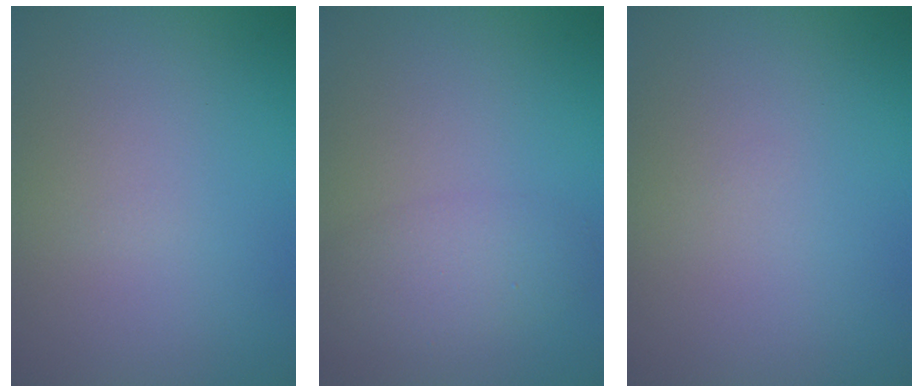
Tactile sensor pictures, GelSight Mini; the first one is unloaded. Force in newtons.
{"total": 3.0, "press": 3.0, "slide": 0.1}
{"total": 0.0}